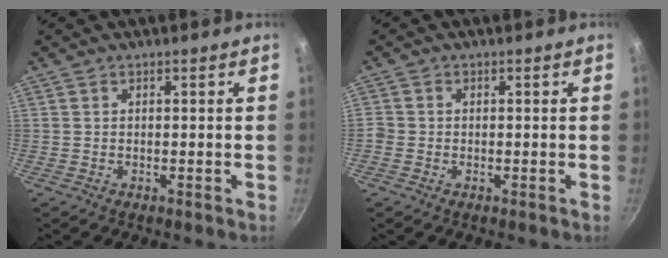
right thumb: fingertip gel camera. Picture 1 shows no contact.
{"total": 1.6, "force": [-0.7, 1.3, 0.5], "torque": [-0.010, 0.001, -0.018]}